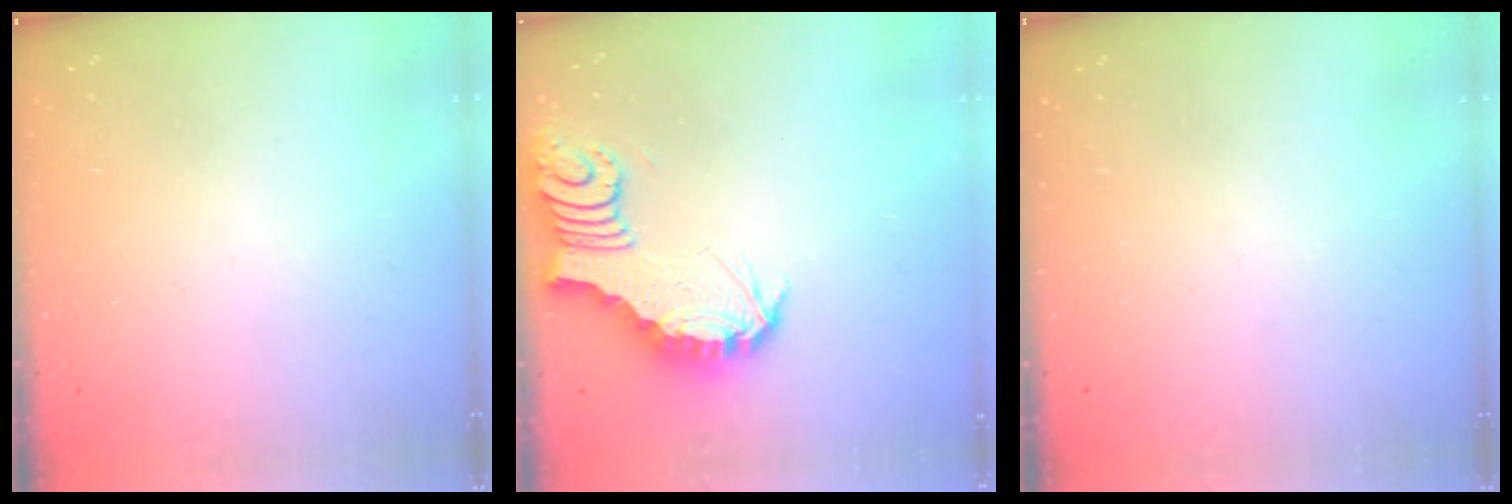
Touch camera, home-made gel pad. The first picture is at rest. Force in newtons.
{"total": 5.8, "press": 5.7, "slide": 0.8}
{"total": 0.0}